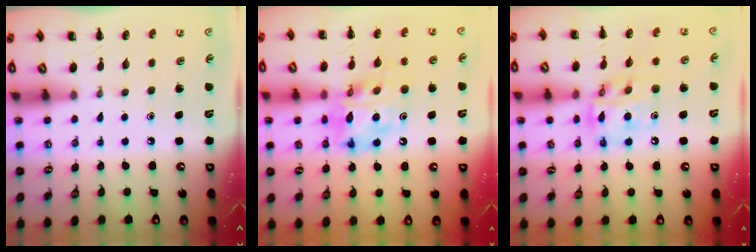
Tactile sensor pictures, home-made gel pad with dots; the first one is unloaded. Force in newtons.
{"total": 13.1, "press": 12.5, "slide": 3.9}
{"total": 12.5, "press": 12.1, "slide": 2.8}